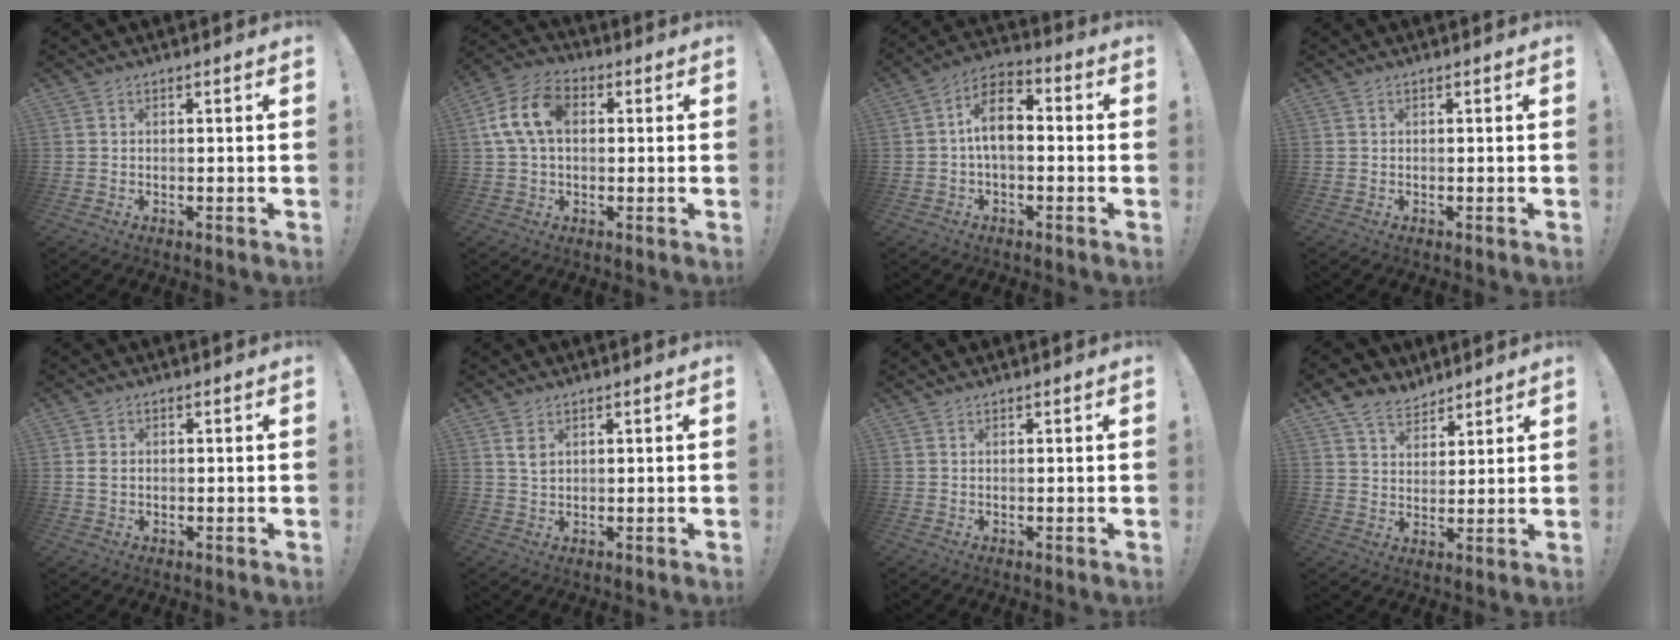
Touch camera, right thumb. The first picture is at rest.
{"total": 12.5, "force": [2.3, 8.2, 9.1], "torque": [-0.172, 0.012, 0.044]}
{"total": 10.4, "force": [0.5, 6.0, 8.5], "torque": [-0.150, 0.009, 0.013]}
{"total": 0.0}
{"total": 2.2, "force": [0.3, 1.6, 1.4], "torque": [-0.020, 0.002, 0.005]}
{"total": 3.0, "force": [1.5, 1.6, 2.0], "torque": [-0.028, -0.004, 0.024]}
{"total": 0.8, "force": [0.8, 0.1, -0.3], "torque": [0.011, -0.001, 0.013]}
{"total": 8.2, "force": [6.3, 4.6, 2.2], "torque": [-0.045, -0.038, 0.125]}